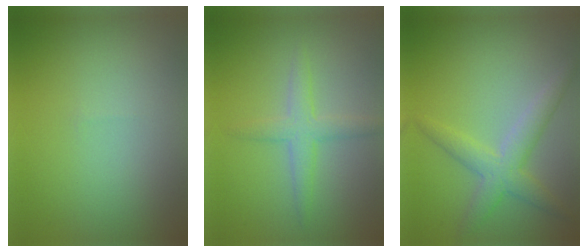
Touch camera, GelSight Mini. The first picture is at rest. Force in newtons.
{"total": 2.7, "press": 2.7, "slide": 0.0}
{"total": 3.5, "press": 3.5, "slide": 0.2}